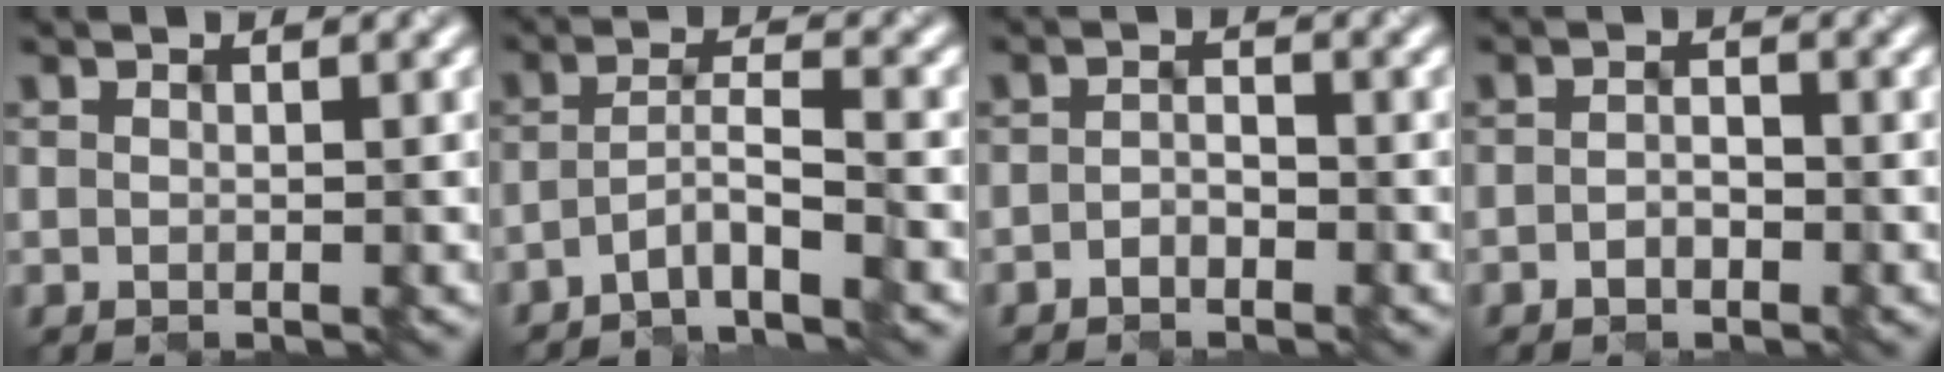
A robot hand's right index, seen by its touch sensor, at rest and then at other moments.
{"total": 3.2, "force": [-2.2, 0.4, 2.3], "torque": [-0.041, 0.011, -0.052]}
{"total": 1.7, "force": [-1.1, 0.9, 0.9], "torque": [-0.016, 0.003, -0.023]}
{"total": 1.7, "force": [-0.9, 1.0, 1.1], "torque": [-0.019, 0.001, -0.019]}